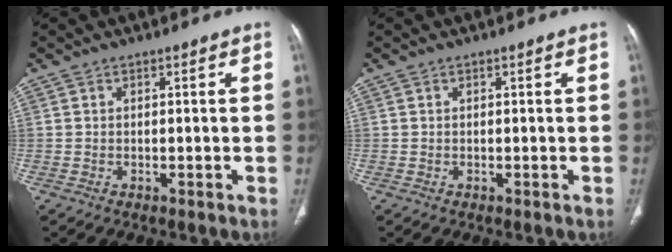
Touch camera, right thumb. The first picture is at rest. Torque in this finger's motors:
{"motor_torque": [-0.12, 0.12, -0.02, 0.01, 0.03]}